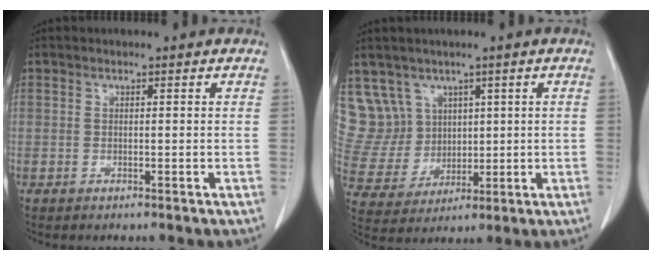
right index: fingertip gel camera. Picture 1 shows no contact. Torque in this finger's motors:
{"motor_torque": [-0.44, 0.61, 0.00, -0.02]}